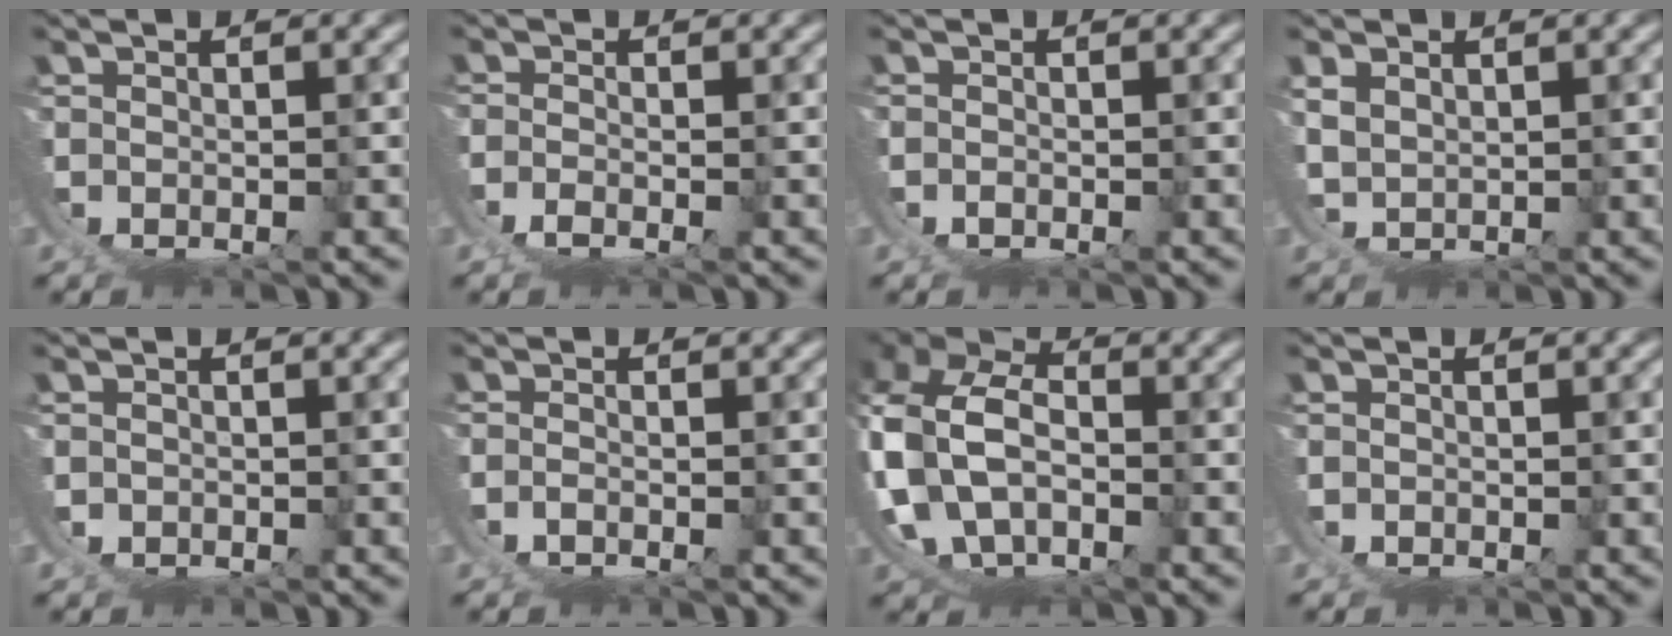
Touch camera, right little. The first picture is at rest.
{"total": 2.2, "force": [0.2, 1.1, 1.8], "torque": [-0.052, -0.014, 0.011]}
{"total": 0.9, "force": [0.2, 0.7, 0.5], "torque": [-0.014, 0.000, 0.003]}
{"total": 2.6, "force": [2.4, -0.9, -0.4], "torque": [0.001, 0.003, 0.047]}
{"total": 0.8, "force": [0.5, 0.5, -0.4], "torque": [-0.002, 0.001, 0.008]}
{"total": 1.5, "force": [0.2, 1.0, 1.1], "torque": [-0.029, -0.004, 0.005]}
{"total": 13.7, "force": [2.8, 11.2, 7.4], "torque": [-0.205, -0.026, 0.040]}
{"total": 0.6, "force": [0.2, 0.5, 0.0], "torque": [-0.001, 0.002, 0.002]}